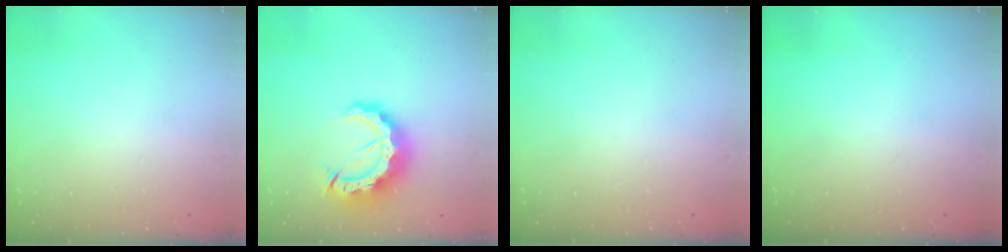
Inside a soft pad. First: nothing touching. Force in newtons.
{"total": 14.2, "press": 14.1, "slide": 1.5}
{"total": 0.0}
{"total": 0.0}